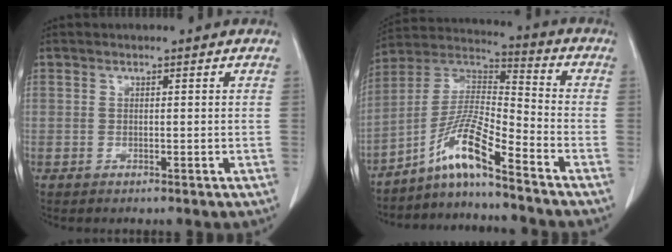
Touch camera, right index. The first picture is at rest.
{"total": 9.8, "force": [-7.1, -0.2, 6.8], "torque": [-0.140, 0.010, -0.134]}